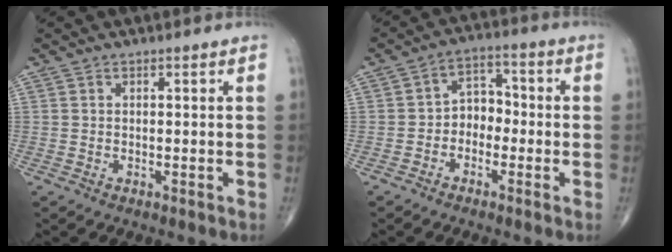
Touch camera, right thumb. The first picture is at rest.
{"total": 5.4, "force": [-1.7, 4.1, 3.0], "torque": [-0.024, 0.032, -0.045]}